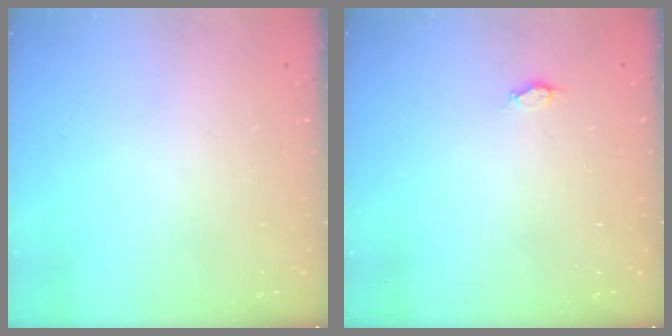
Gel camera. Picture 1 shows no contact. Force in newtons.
{"total": 1.8, "press": 1.8, "slide": 0.3}